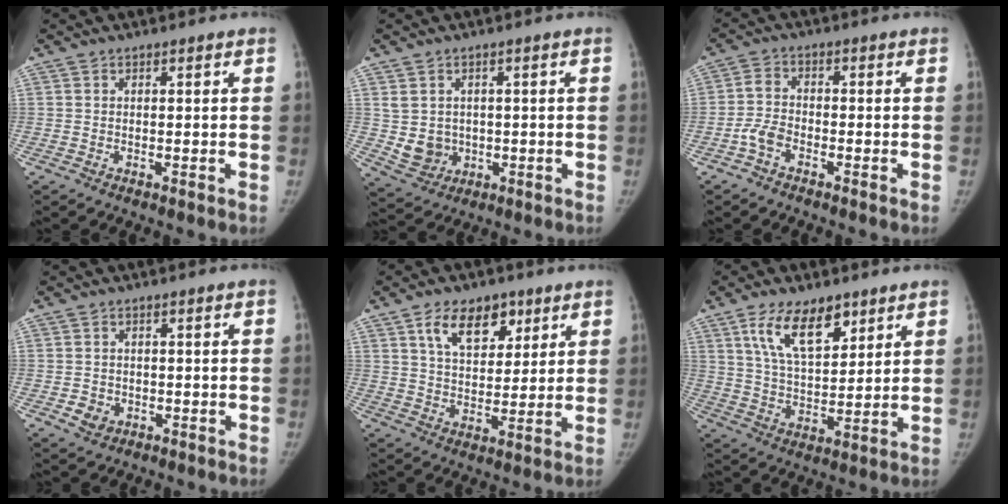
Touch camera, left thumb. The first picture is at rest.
{"total": 5.9, "force": [-0.2, 5.3, 2.5], "torque": [-0.024, 0.003, 0.014]}
{"total": 4.3, "force": [-2.5, 2.4, 2.5], "torque": [-0.052, 0.017, -0.053]}
{"total": 3.1, "force": [-1.1, 2.7, 1.3], "torque": [-0.014, 0.004, -0.013]}
{"total": 10.6, "force": [5.6, 6.6, 6.2], "torque": [-0.070, -0.023, 0.096]}
{"total": 12.0, "force": [6.7, 5.9, 8.0], "torque": [-0.115, -0.034, 0.128]}